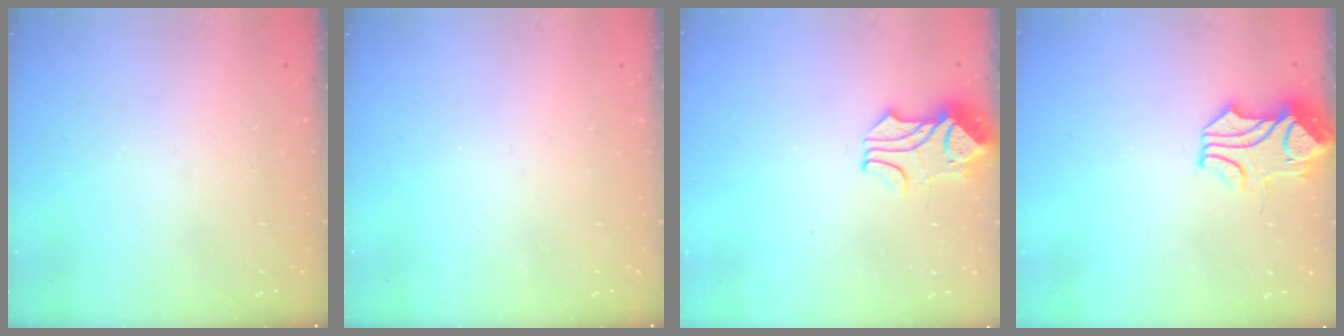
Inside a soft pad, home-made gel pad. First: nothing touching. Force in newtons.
{"total": 0.0}
{"total": 1.7, "press": 1.3, "slide": 1.1}
{"total": 1.6, "press": 1.5, "slide": 0.5}